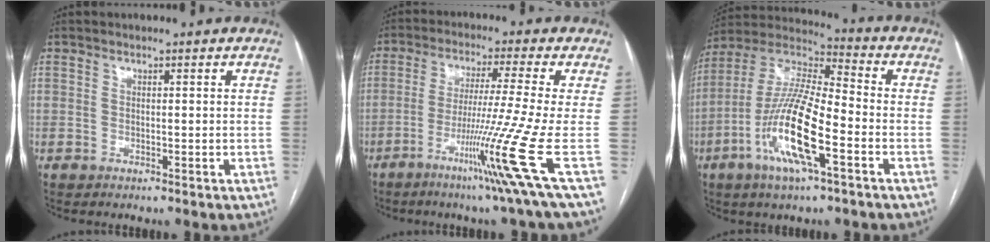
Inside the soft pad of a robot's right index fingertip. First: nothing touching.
{"total": 14.0, "force": [-5.3, -4.0, 12.3], "torque": [-0.225, -0.035, -0.096]}
{"total": 16.2, "force": [-5.7, 2.7, 14.9], "torque": [-0.304, -0.007, -0.110]}